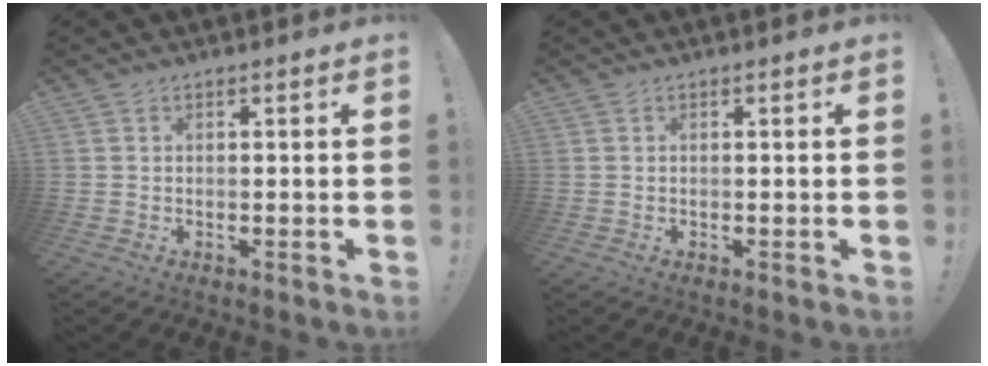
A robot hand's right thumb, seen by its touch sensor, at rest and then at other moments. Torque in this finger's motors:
{"motor_torque": [0.00, 0.00, -0.01, 0.01, 0.00]}